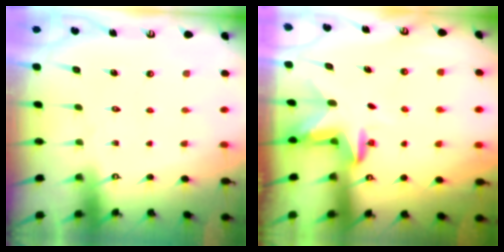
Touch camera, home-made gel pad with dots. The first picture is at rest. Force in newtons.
{"total": 3.1, "press": 3.0, "slide": 0.8}